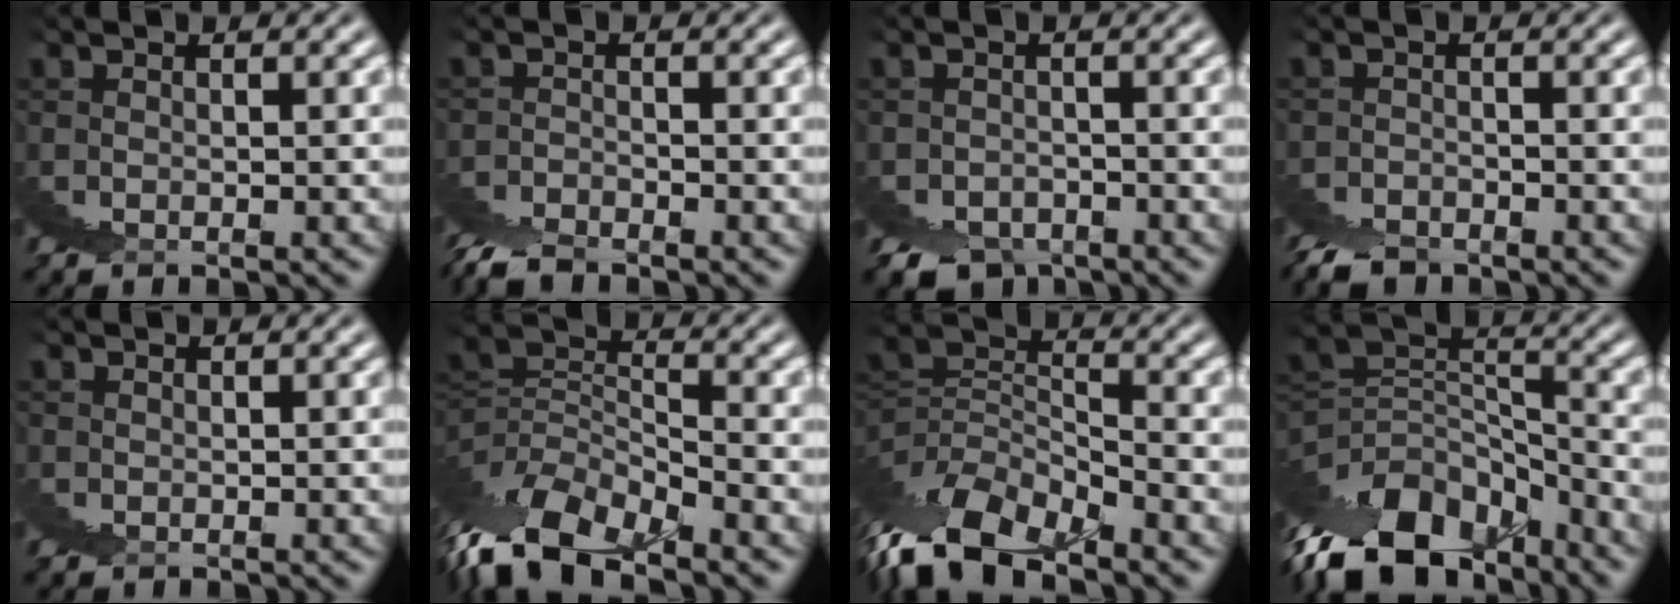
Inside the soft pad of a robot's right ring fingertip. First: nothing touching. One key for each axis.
{"total": 3.0, "fx": -2.3, "fy": -1.7, "fz": -1.0, "tx": 0.028, "ty": 0.005, "tz": -0.044}
{"total": 2.6, "fx": -2.0, "fy": 1.5, "fz": -0.2, "tx": 0.032, "ty": -0.011, "tz": -0.037}
{"total": 2.2, "fx": -1.7, "fy": -0.8, "fz": -1.2, "tx": 0.042, "ty": 0.005, "tz": -0.037}
{"total": 1.5, "fx": 0.9, "fy": 0.9, "fz": -0.7, "tx": 0.025, "ty": 0.003, "tz": 0.009}
{"total": 5.5, "fx": -0.8, "fy": 1.9, "fz": 5.1, "tx": -0.088, "ty": -0.001, "tz": -0.014}
{"total": 6.0, "fx": -1.4, "fy": 2.3, "fz": 5.4, "tx": -0.092, "ty": -0.002, "tz": -0.023}
{"total": 10.9, "fx": -3.0, "fy": 6.4, "fz": 8.3, "tx": -0.130, "ty": -0.015, "tz": -0.042}